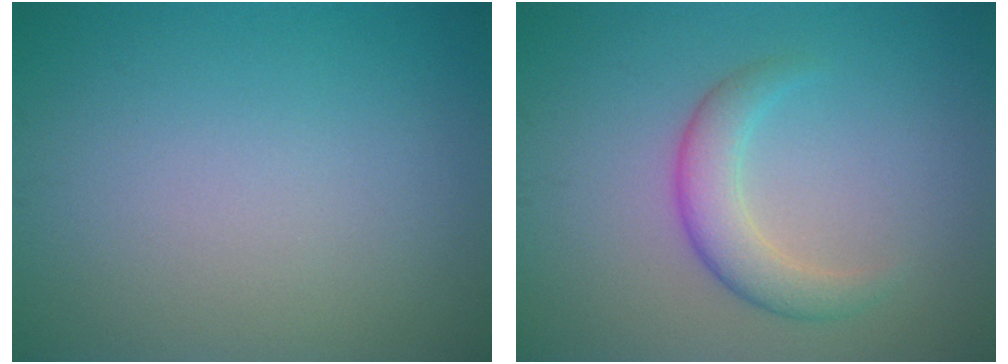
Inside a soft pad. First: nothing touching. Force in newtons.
{"total": 3.2, "press": 3.2, "slide": 0.0}